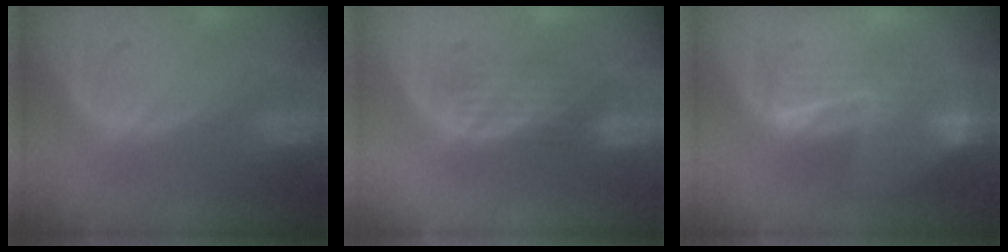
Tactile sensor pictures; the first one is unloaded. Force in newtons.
{"total": 4.4, "press": 3.7, "slide": 2.4}
{"total": 8.1, "press": 7.0, "slide": 4.0}